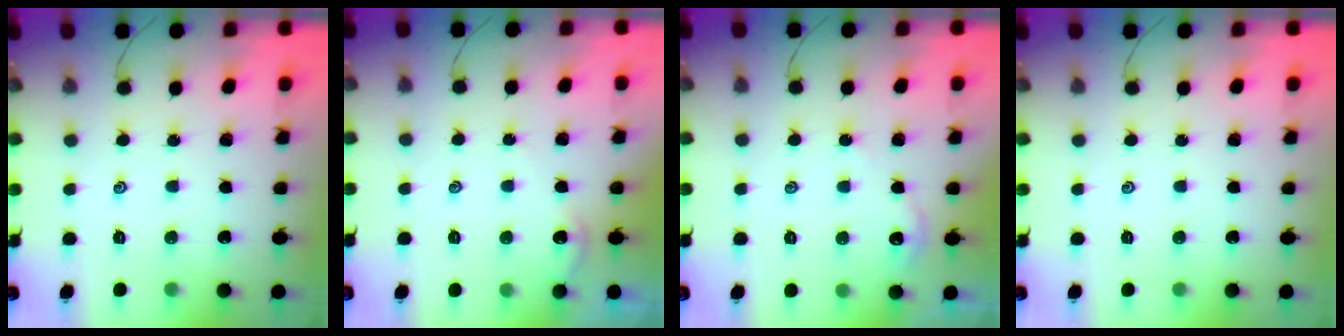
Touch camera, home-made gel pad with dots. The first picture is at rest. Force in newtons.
{"total": 1.0, "press": 1.0, "slide": 0.2}
{"total": 1.9, "press": 1.9, "slide": 0.4}
{"total": 0.0}